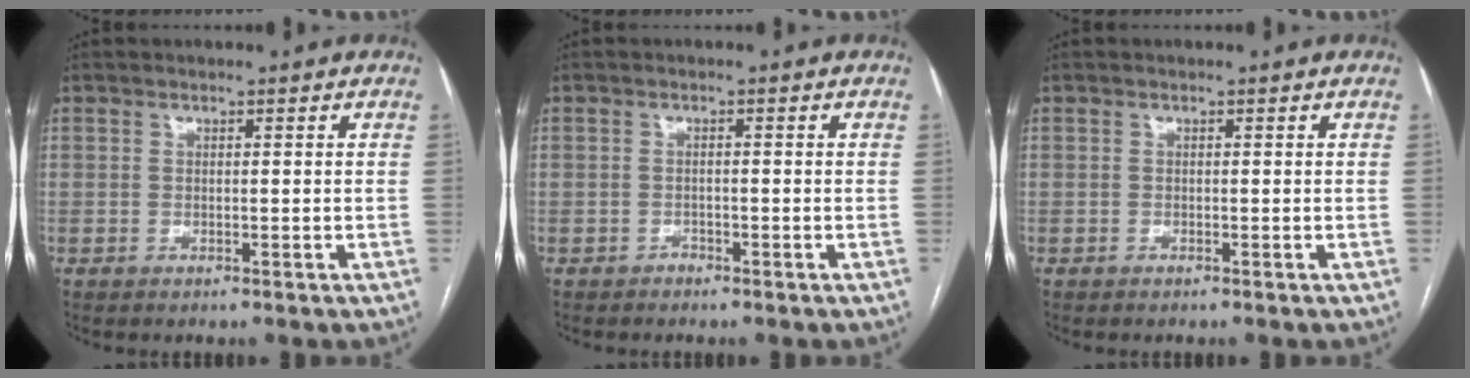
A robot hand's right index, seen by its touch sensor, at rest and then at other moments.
{"total": 0.8, "force": [-0.7, 0.5, 0.0], "torque": [0.002, 0.002, -0.015]}
{"total": 0.0}